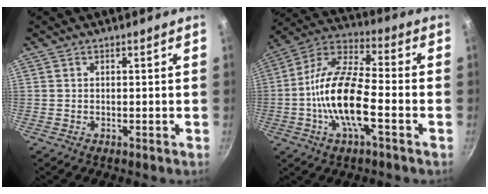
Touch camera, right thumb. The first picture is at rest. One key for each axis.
{"total": 16.4, "fx": -3.9, "fy": 6.0, "fz": 14.8, "tx": -0.279, "ty": 0.037, "tz": -0.092}